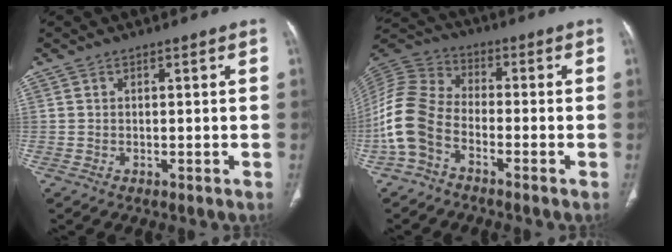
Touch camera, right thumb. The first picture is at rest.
{"total": 11.6, "force": [-4.6, 7.1, 7.9], "torque": [-0.179, 0.042, -0.104]}